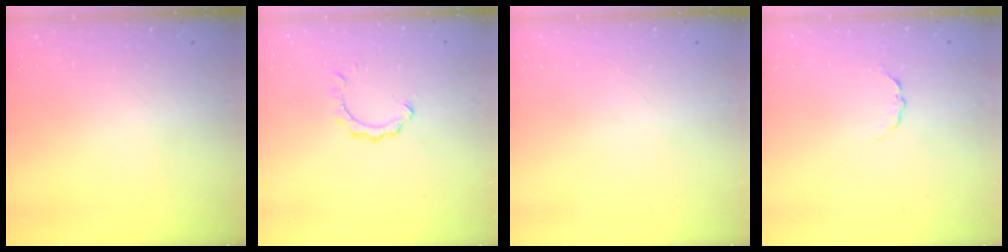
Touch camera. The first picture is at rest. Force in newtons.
{"total": 2.8, "press": 2.8, "slide": 0.3}
{"total": 0.0}
{"total": 3.4, "press": 3.4, "slide": 0.5}